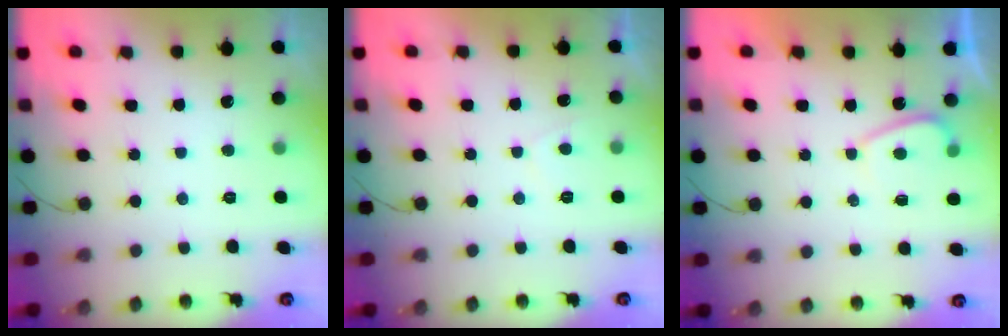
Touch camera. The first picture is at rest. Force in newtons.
{"total": 0.9, "press": 0.7, "slide": 0.5}
{"total": 1.9, "press": 1.7, "slide": 0.7}